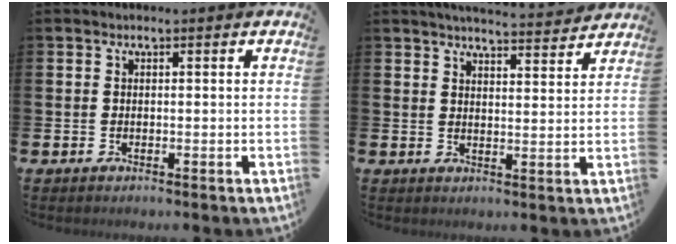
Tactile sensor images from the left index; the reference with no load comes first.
{"total": 4.6, "force": [4.6, -0.1, 0.6], "torque": [-0.010, -0.035, 0.078]}